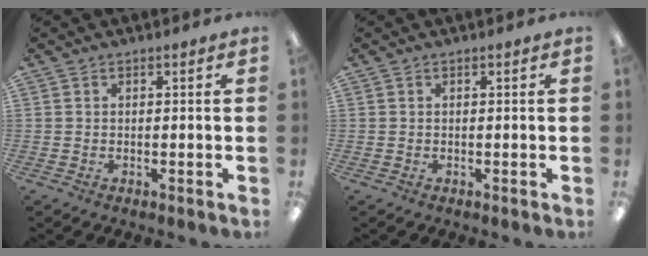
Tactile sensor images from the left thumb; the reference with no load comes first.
{"total": 0.0}